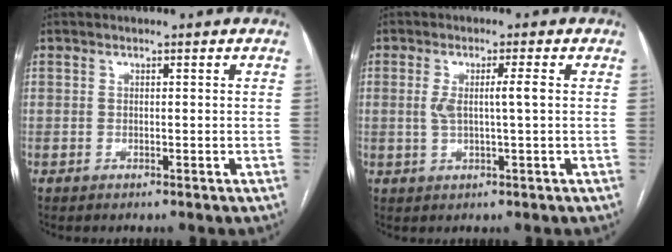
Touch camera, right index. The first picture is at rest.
{"total": 3.8, "force": [0.3, -0.1, 3.8], "torque": [-0.073, 0.004, 0.009]}